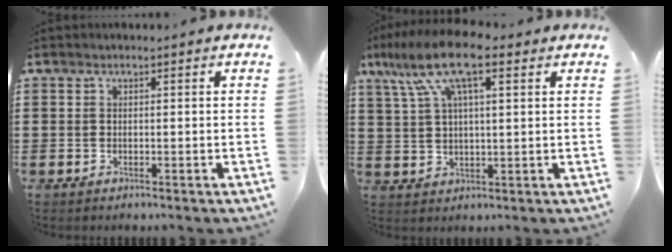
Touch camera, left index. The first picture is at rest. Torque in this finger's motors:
{"motor_torque": [1.51, -0.63, 1.05, 0.21]}